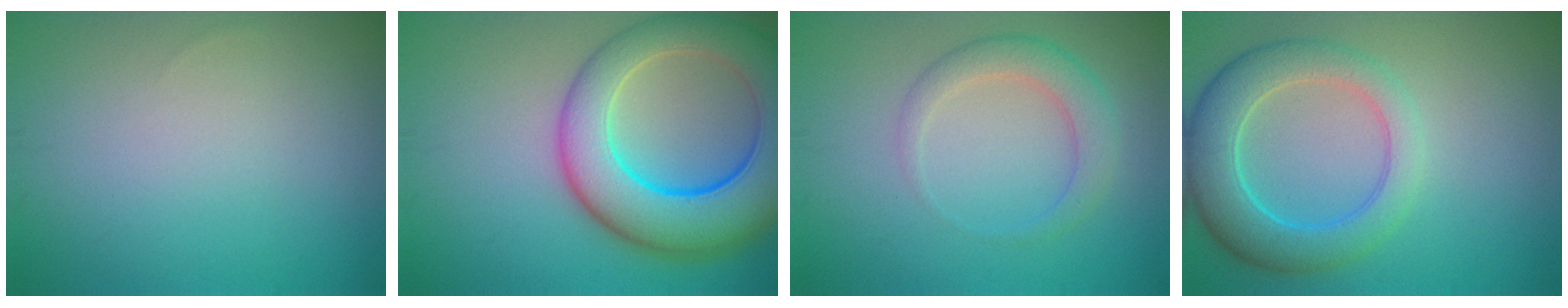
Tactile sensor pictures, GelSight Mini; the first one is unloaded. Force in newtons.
{"total": 10.9, "press": 10.9, "slide": 0.4}
{"total": 3.0, "press": 3.0, "slide": 0.1}
{"total": 6.2, "press": 6.2, "slide": 0.3}